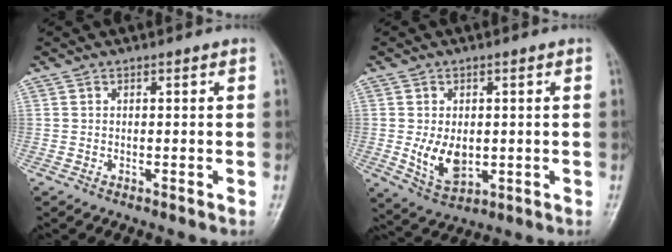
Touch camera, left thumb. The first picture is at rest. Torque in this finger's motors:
{"motor_torque": [-0.01, 0.38, 0.21, -0.04, 0.05]}